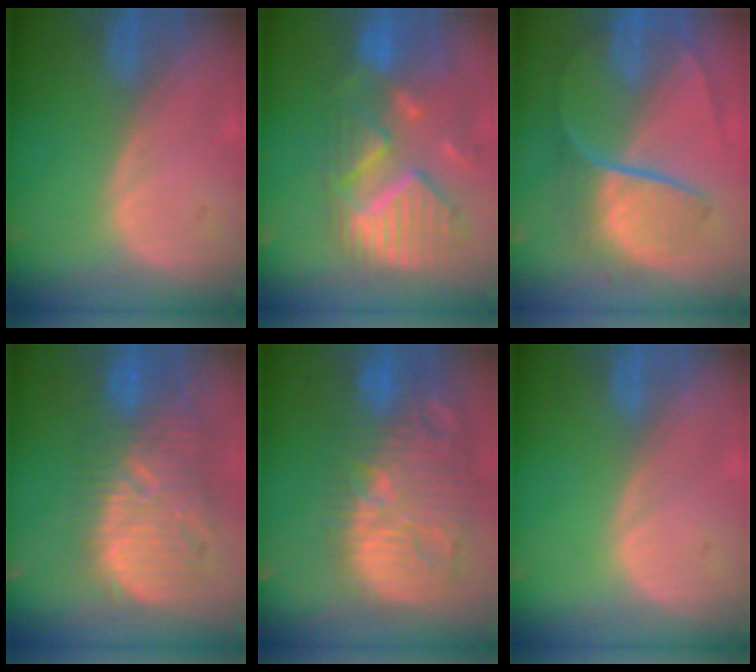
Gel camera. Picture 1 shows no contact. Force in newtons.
{"total": 11.8, "press": 10.4, "slide": 5.6}
{"total": 8.8, "press": 7.6, "slide": 4.5}
{"total": 12.5, "press": 11.2, "slide": 5.6}
{"total": 14.6, "press": 12.6, "slide": 7.3}
{"total": 0.0}